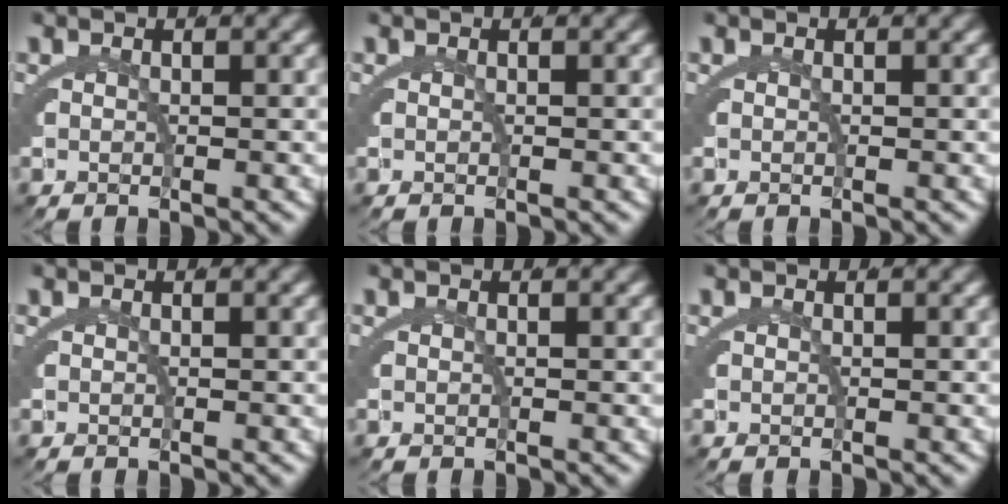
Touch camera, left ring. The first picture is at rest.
{"total": 0.0}
{"total": 0.0}
{"total": 0.0}
{"total": 0.0}
{"total": 0.0}